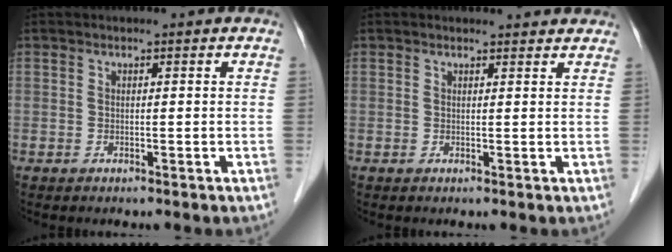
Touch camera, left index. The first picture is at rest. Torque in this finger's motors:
{"motor_torque": [0.88, -1.24, 0.03, -0.01]}